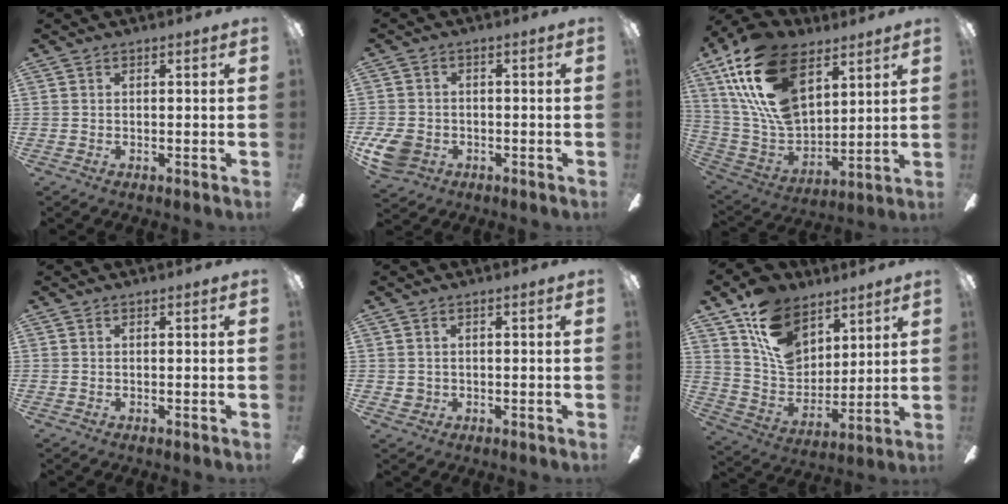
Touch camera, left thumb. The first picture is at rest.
{"total": 7.1, "force": [-2.5, 5.5, 3.6], "torque": [-0.081, 0.013, -0.047]}
{"total": 24.1, "force": [12.5, 13.6, 15.5], "torque": [-0.333, -0.053, 0.226]}
{"total": 0.0}
{"total": 1.7, "force": [0.4, 1.6, 0.3], "torque": [-0.008, 0.002, 0.008]}
{"total": 16.4, "force": [9.6, 11.1, 7.3], "torque": [-0.131, -0.046, 0.188]}